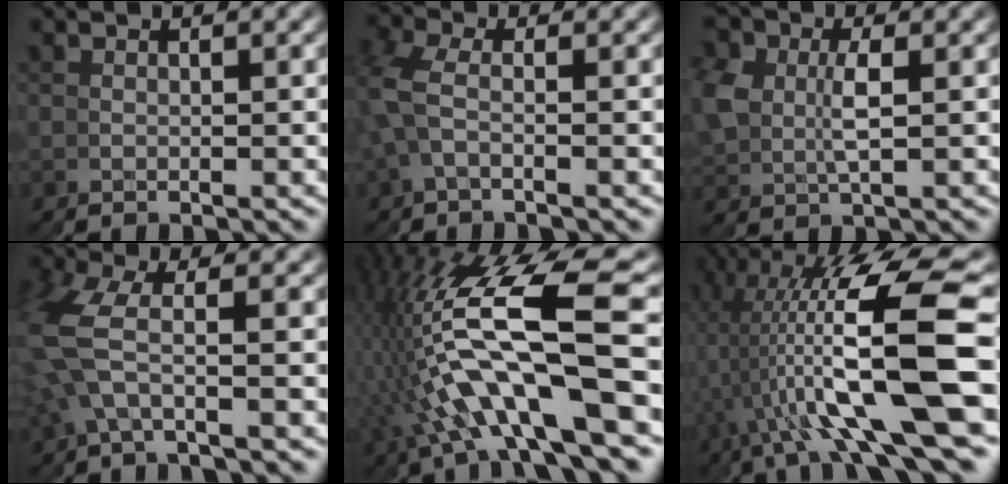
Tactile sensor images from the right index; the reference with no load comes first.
{"total": 4.3, "force": [1.7, 3.8, 0.7], "torque": [-0.045, 0.008, 0.018]}
{"total": 3.2, "force": [0.9, 2.8, 1.3], "torque": [-0.034, -0.012, 0.024]}
{"total": 3.7, "force": [1.6, 2.9, 1.7], "torque": [-0.075, 0.005, 0.026]}
{"total": 11.5, "force": [2.6, 4.4, 10.3], "torque": [-0.211, 0.012, 0.041]}
{"total": 10.8, "force": [0.1, 2.5, 10.5], "torque": [-0.180, 0.019, 0.001]}